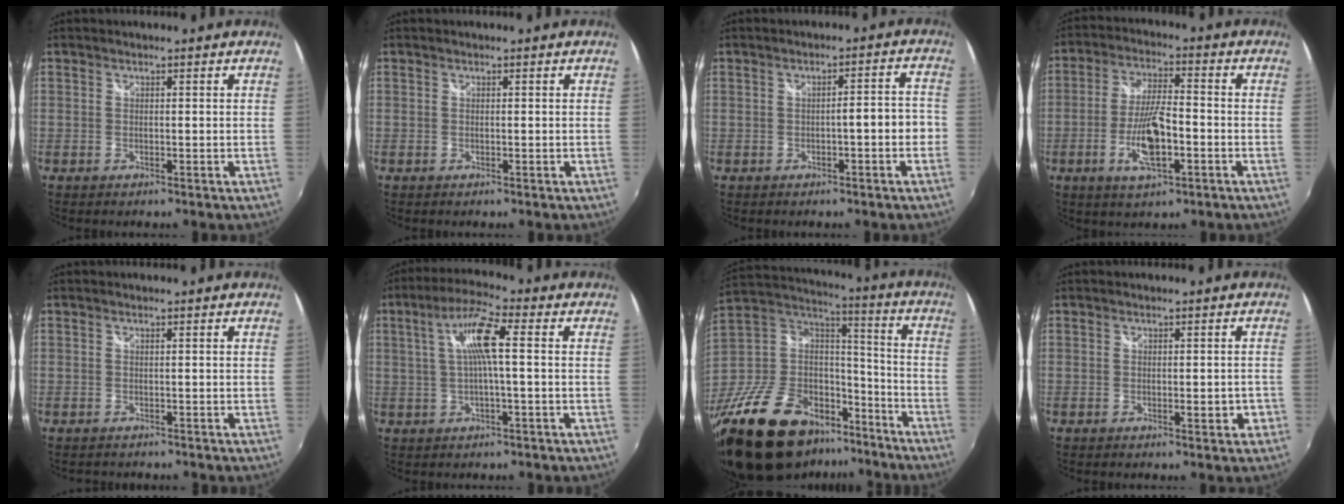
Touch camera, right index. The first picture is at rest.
{"total": 0.0}
{"total": 3.7, "force": [-1.6, 0.5, 3.3], "torque": [-0.051, 0.013, -0.017]}
{"total": 9.7, "force": [-3.2, 2.7, 8.8], "torque": [-0.174, 0.000, -0.056]}
{"total": 1.3, "force": [-1.2, 0.2, 0.5], "torque": [-0.010, -0.005, -0.016]}
{"total": 8.0, "force": [1.1, 0.8, 7.9], "torque": [-0.149, 0.015, 0.022]}
{"total": 33.6, "force": [-22.6, 18.1, 17.1], "torque": [-0.364, 0.022, -0.347]}
{"total": 2.5, "force": [-1.0, 1.0, 2.1], "torque": [-0.027, 0.005, -0.006]}